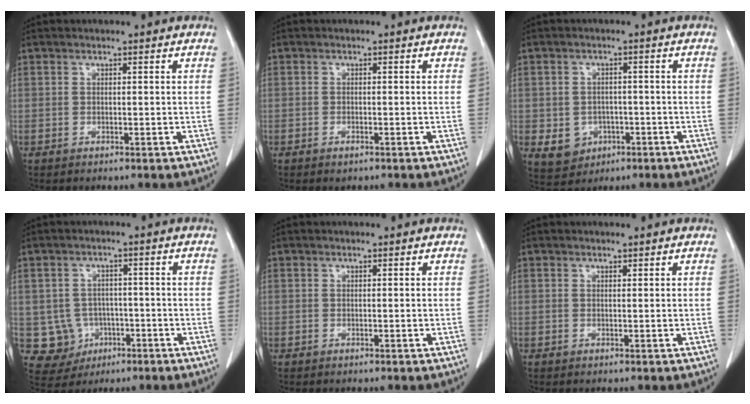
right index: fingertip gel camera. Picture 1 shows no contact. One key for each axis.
{"total": 0.9, "fx": -0.6, "fy": 0.3, "fz": 0.6, "tx": -0.013, "ty": -0.002, "tz": -0.006}
{"total": 5.5, "fx": -1.6, "fy": 5.0, "fz": 1.7, "tx": -0.022, "ty": 0.004, "tz": -0.012}
{"total": 6.7, "fx": -1.4, "fy": 6.5, "fz": 1.2, "tx": -0.023, "ty": 0.007, "tz": -0.011}
{"total": 0.0}
{"total": 0.0}